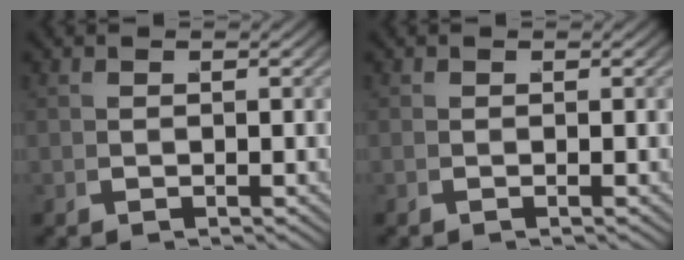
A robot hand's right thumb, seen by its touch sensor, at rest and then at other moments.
{"total": 0.0}